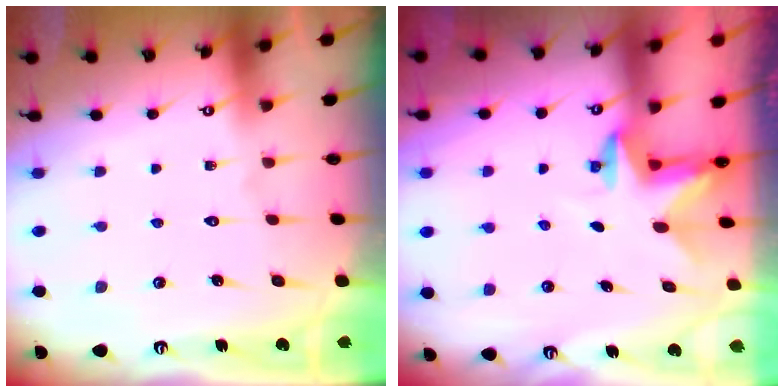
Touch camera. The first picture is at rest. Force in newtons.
{"total": 2.5, "press": 2.5, "slide": 0.4}